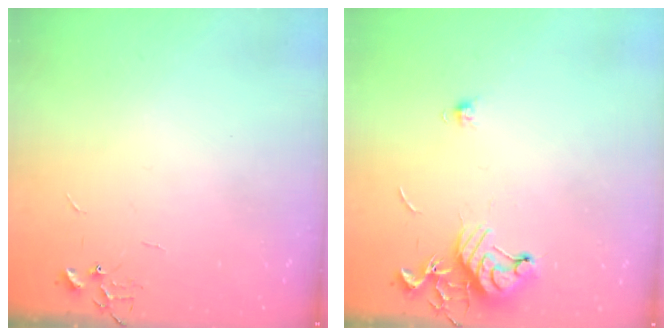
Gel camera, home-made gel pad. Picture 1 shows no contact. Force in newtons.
{"total": 10.3, "press": 10.2, "slide": 1.2}